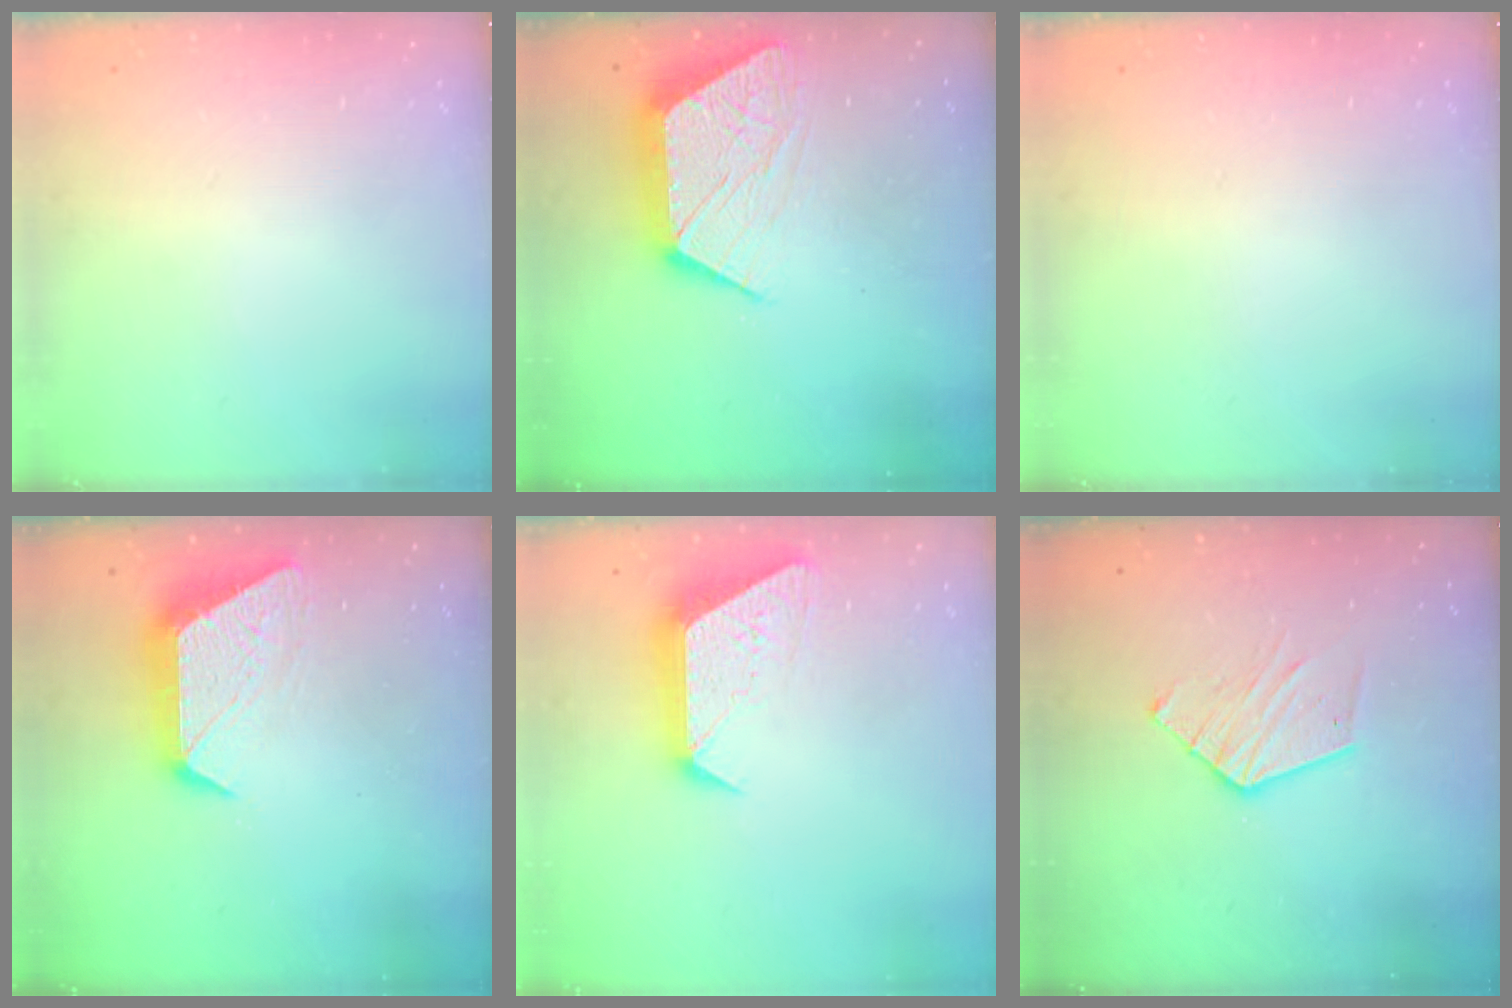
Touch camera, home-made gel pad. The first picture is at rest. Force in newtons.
{"total": 12.4, "press": 12.4, "slide": 0.8}
{"total": 0.0}
{"total": 12.1, "press": 12.1, "slide": 0.7}
{"total": 11.3, "press": 11.3, "slide": 1.0}
{"total": 9.8, "press": 9.7, "slide": 0.8}